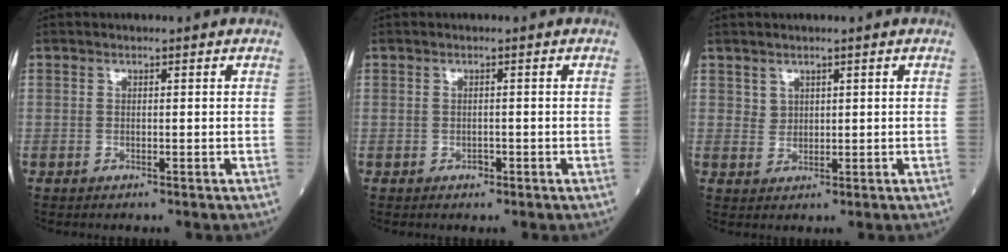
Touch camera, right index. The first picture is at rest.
{"total": 0.8, "force": [-0.5, 0.5, 0.3], "torque": [-0.003, 0.002, -0.008]}
{"total": 1.6, "force": [0.9, 1.3, 0.2], "torque": [0.004, 0.002, 0.015]}